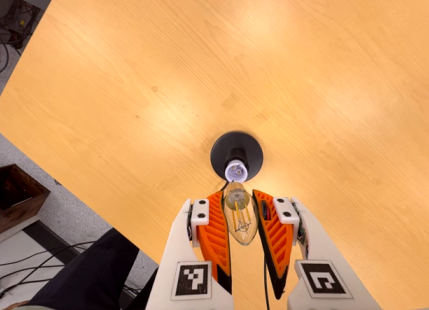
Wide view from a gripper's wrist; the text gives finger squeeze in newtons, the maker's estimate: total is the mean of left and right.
{"total": 22.5, "left": 25.4, "right": 19.5}